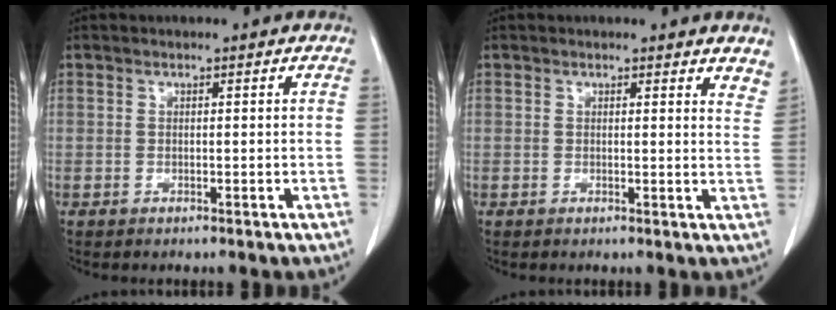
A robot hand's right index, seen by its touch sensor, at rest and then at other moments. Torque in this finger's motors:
{"motor_torque": [-0.12, 0.06, 0.01, 0.00]}